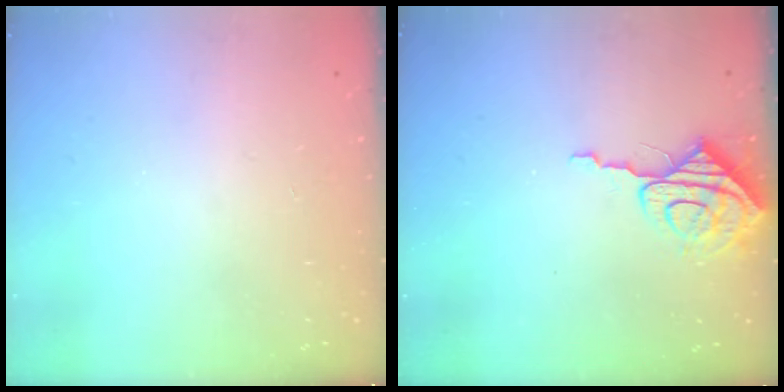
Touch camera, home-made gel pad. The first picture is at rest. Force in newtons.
{"total": 8.2, "press": 8.2, "slide": 0.6}